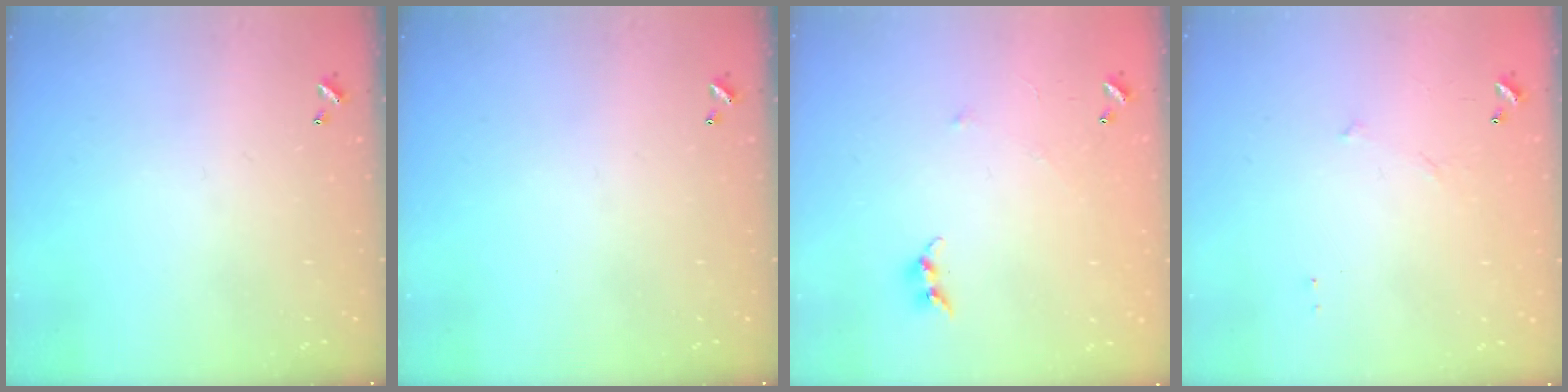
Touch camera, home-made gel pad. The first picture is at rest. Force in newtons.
{"total": 0.0}
{"total": 6.1, "press": 6.1, "slide": 0.4}
{"total": 7.6, "press": 7.5, "slide": 0.6}